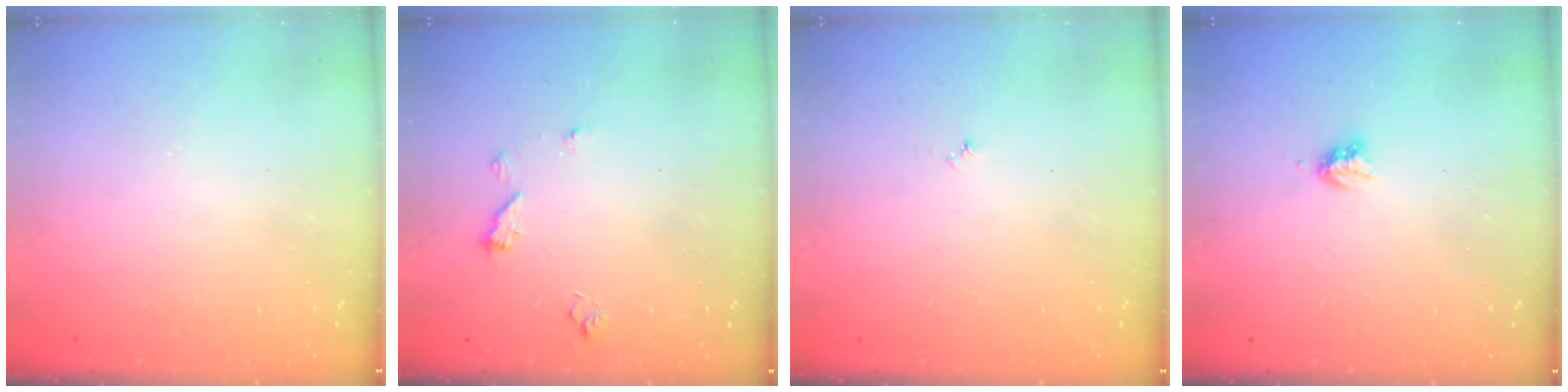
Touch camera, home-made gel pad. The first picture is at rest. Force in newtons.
{"total": 7.0, "press": 7.0, "slide": 0.7}
{"total": 3.0, "press": 2.9, "slide": 0.3}
{"total": 2.9, "press": 2.9, "slide": 0.5}